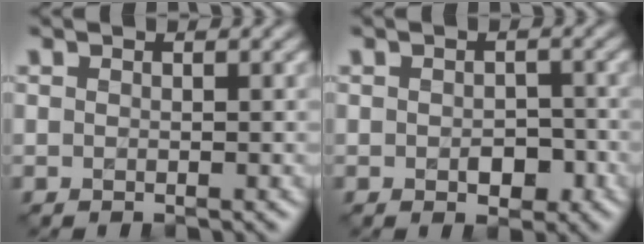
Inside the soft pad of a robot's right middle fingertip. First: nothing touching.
{"total": 2.1, "force": [-0.3, 1.4, 1.4], "torque": [-0.023, -0.005, -0.005]}